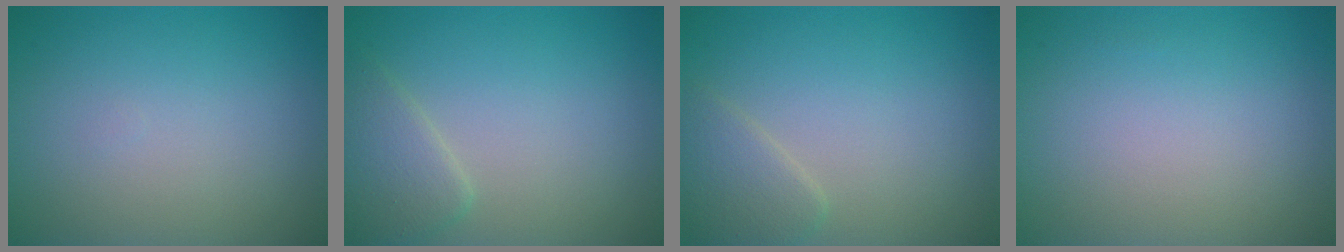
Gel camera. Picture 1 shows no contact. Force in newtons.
{"total": 2.6, "press": 2.6, "slide": 0.1}
{"total": 2.2, "press": 2.2, "slide": 0.1}
{"total": 0.0}